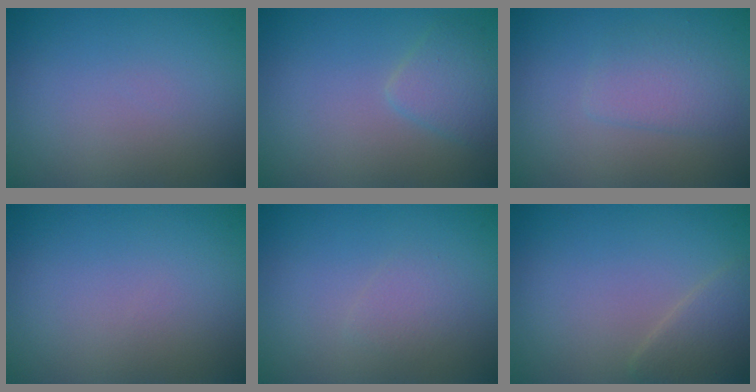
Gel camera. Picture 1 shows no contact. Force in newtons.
{"total": 2.2, "press": 2.2, "slide": 0.1}
{"total": 2.1, "press": 2.1, "slide": 0.1}
{"total": 0.0}
{"total": 1.1, "press": 1.1, "slide": 0.0}
{"total": 2.1, "press": 2.1, "slide": 0.1}